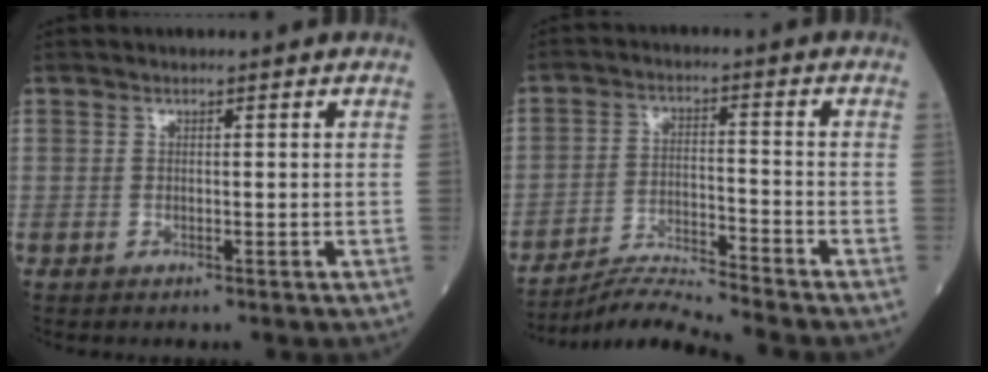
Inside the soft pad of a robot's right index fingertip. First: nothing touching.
{"total": 7.4, "force": [-7.1, -2.2, 0.6], "torque": [-0.017, -0.006, -0.131]}